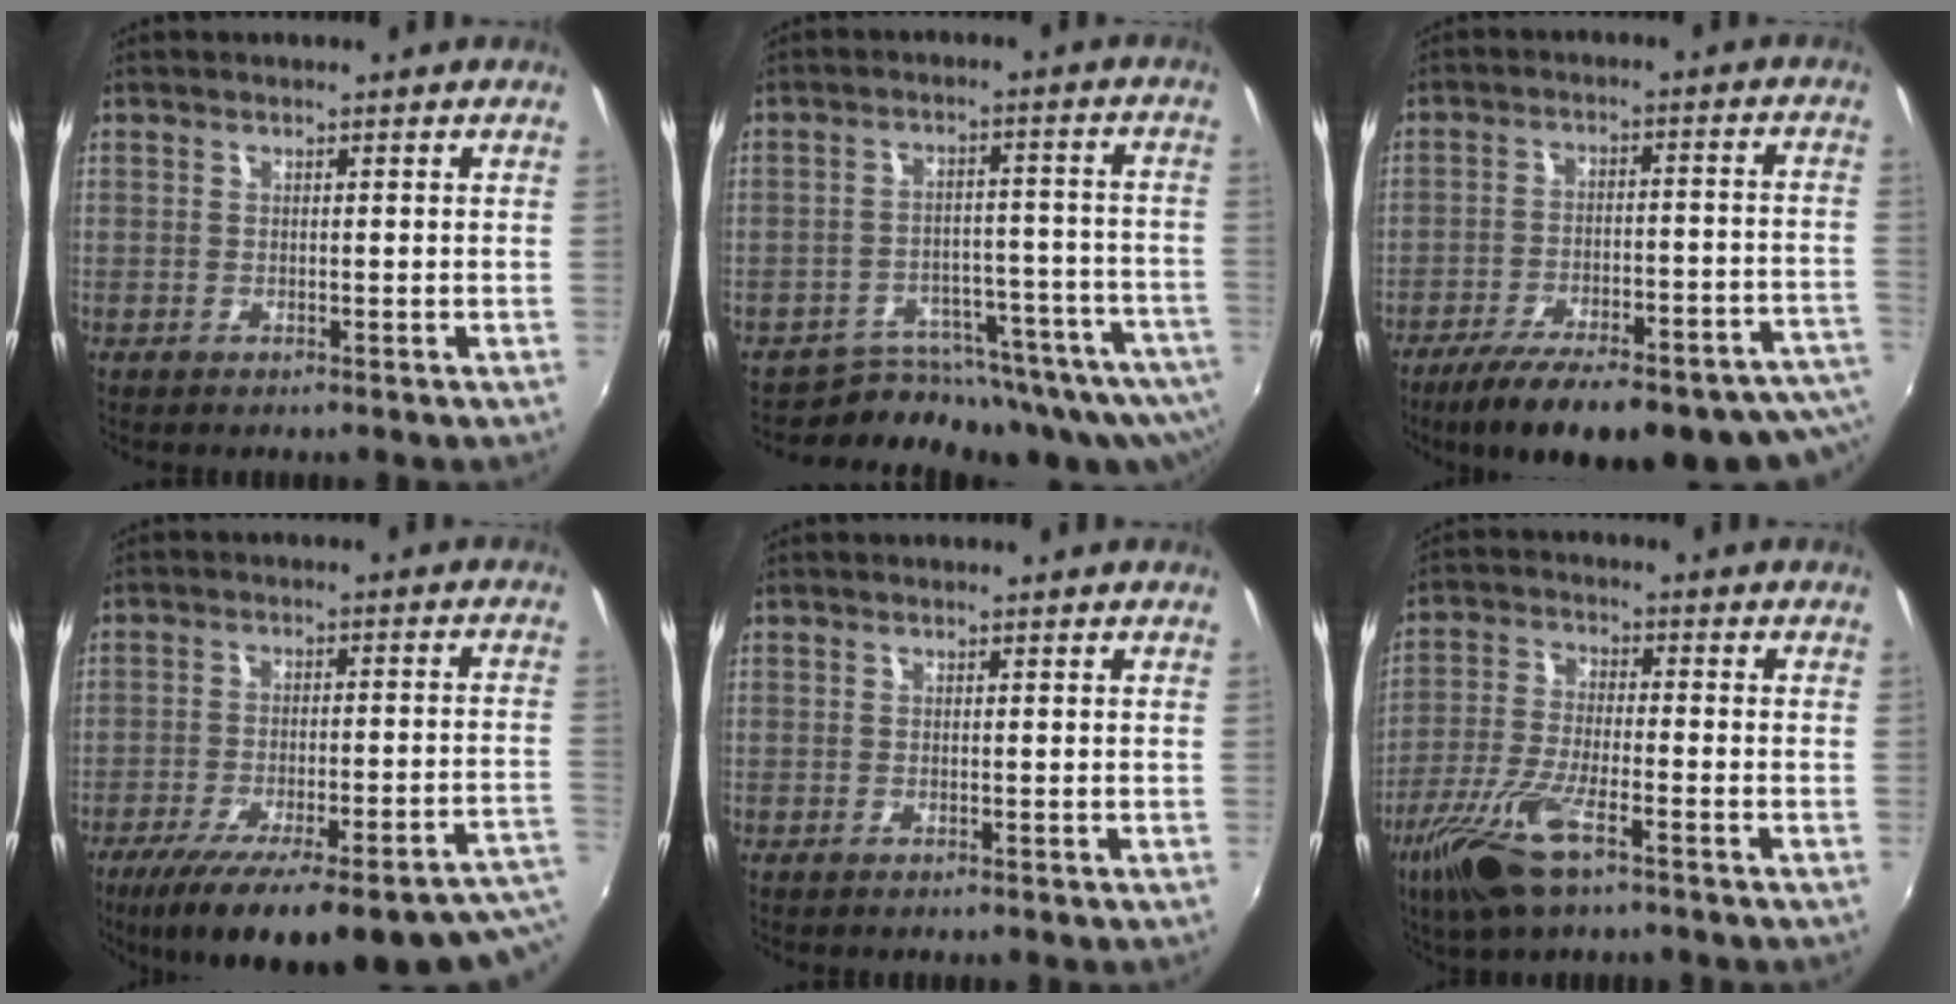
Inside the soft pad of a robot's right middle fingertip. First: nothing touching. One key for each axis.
{"total": 14.5, "fx": -12.5, "fy": 4.9, "fz": 5.5, "tx": -0.082, "ty": -0.013, "tz": -0.167}
{"total": 25.8, "fx": -20.7, "fy": 6.8, "fz": 13.9, "tx": -0.198, "ty": -0.033, "tz": -0.271}
{"total": 28.3, "fx": -21.1, "fy": 6.5, "fz": 17.7, "tx": -0.239, "ty": -0.038, "tz": -0.279}
{"total": 0.0}
{"total": 12.2, "fx": -7.2, "fy": 3.4, "fz": 9.2, "tx": -0.205, "ty": -0.025, "tz": -0.141}